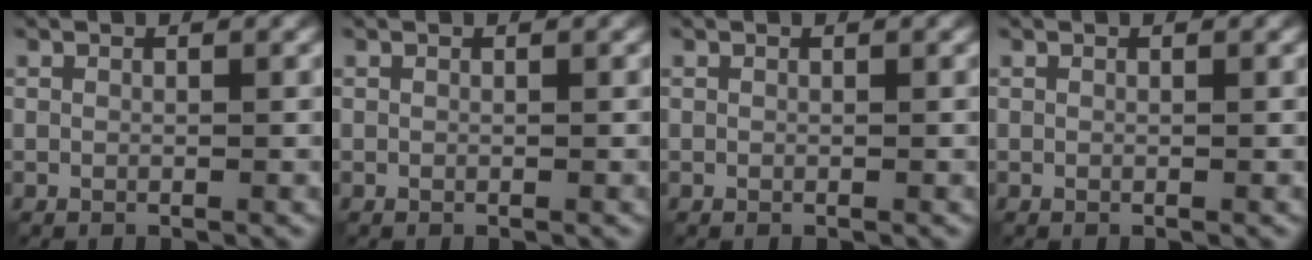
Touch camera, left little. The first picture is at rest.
{"total": 0.0}
{"total": 0.0}
{"total": 0.0}